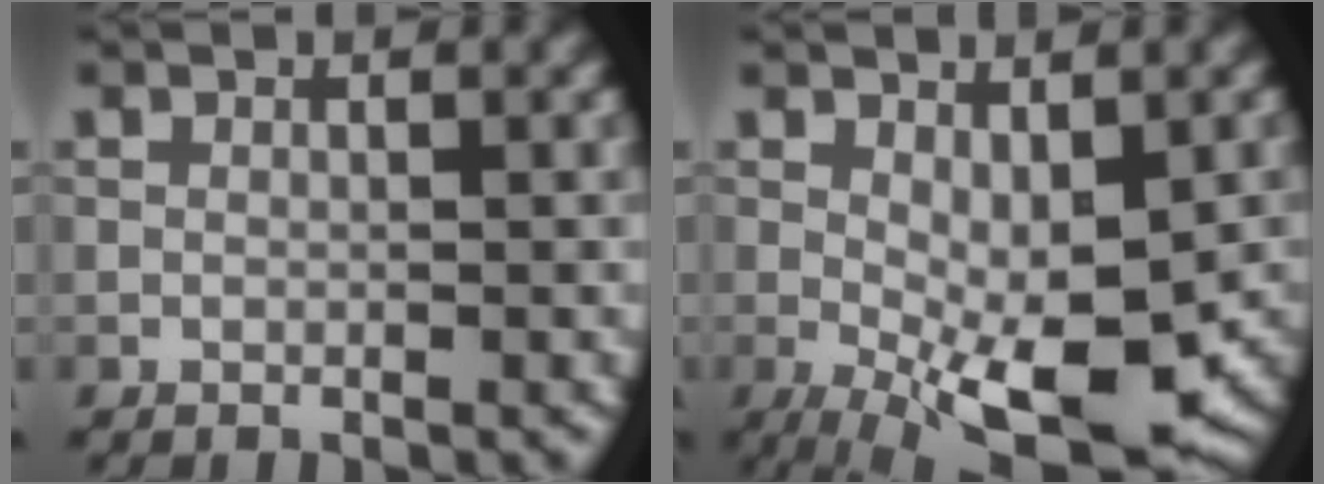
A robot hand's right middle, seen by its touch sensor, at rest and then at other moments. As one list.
[{"total": 9.0, "force": [-2.2, 3.2, 8.1], "torque": [-0.148, -0.016, -0.031]}]